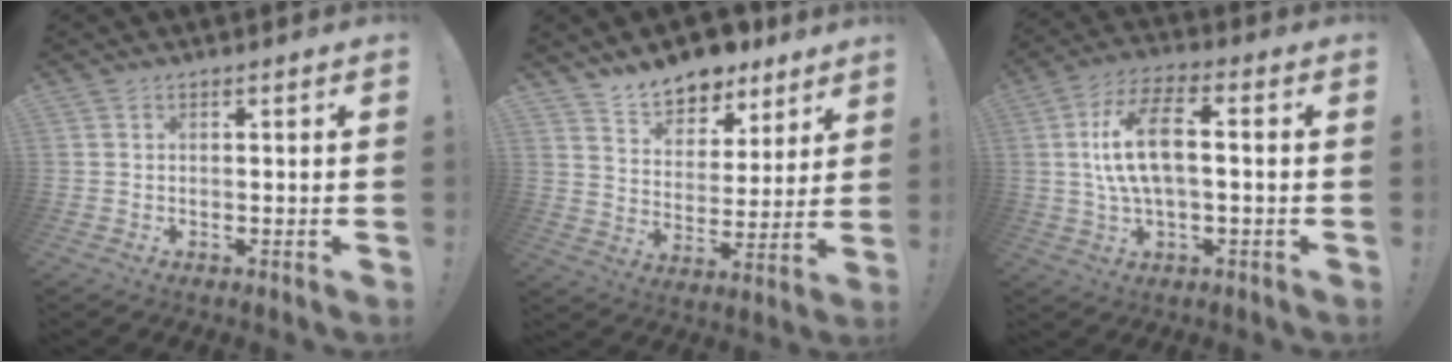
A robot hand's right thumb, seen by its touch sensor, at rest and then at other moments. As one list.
[{"total": 10.8, "force": [9.4, 5.0, 1.8], "torque": [-0.042, -0.073, 0.178]}, {"total": 12.7, "force": [1.0, 5.5, 11.3], "torque": [-0.217, 0.010, 0.018]}]